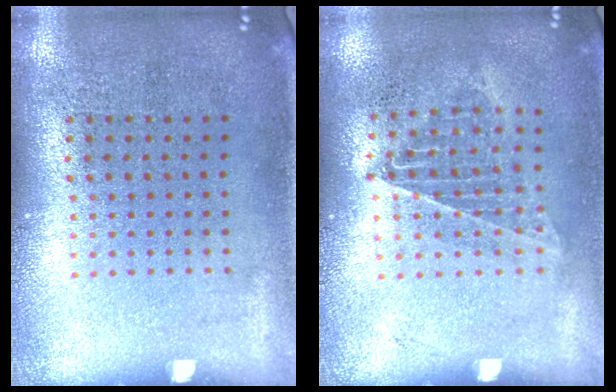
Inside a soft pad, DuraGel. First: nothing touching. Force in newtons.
{"total": 1.0, "press": 1.0, "slide": 0.1}